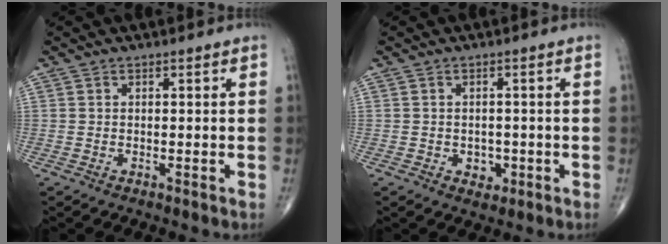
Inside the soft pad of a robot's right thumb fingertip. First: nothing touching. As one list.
[{"total": 2.5, "force": [-0.8, 2.0, 1.3], "torque": [-0.007, 0.002, -0.006]}]